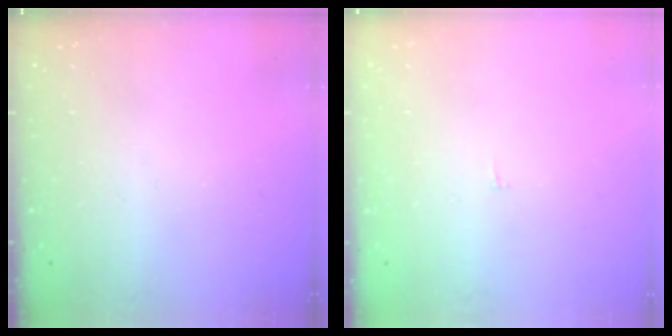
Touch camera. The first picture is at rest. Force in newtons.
{"total": 2.3, "press": 2.3, "slide": 0.2}